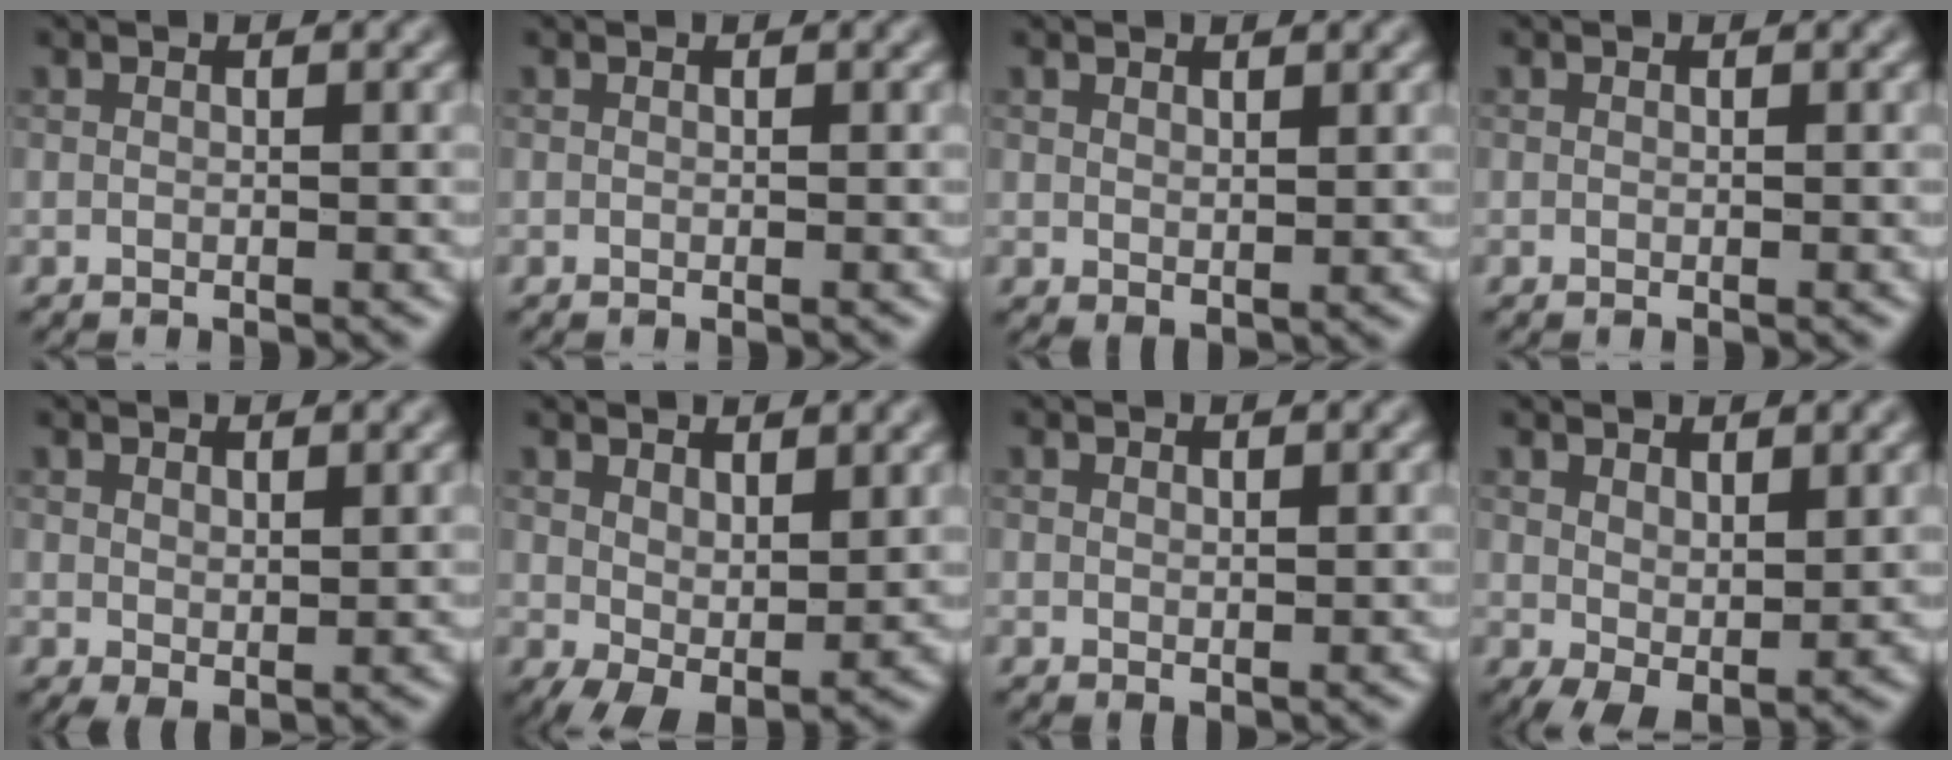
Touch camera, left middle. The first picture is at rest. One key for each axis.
{"total": 0.0}
{"total": 1.2, "fx": 0.8, "fy": 0.6, "fz": 0.7, "tx": -0.014, "ty": -0.006, "tz": 0.021}
{"total": 0.0}
{"total": 1.8, "fx": 0.7, "fy": 1.0, "fz": 1.3, "tx": -0.028, "ty": -0.009, "tz": 0.021}
{"total": 4.5, "fx": 1.2, "fy": 2.6, "fz": 3.4, "tx": -0.069, "ty": -0.016, "tz": 0.029}
{"total": 0.8, "fx": 0.6, "fy": 0.3, "fz": 0.4, "tx": -0.007, "ty": -0.004, "tz": 0.016}
{"total": 3.7, "fx": 1.1, "fy": 2.2, "fz": 2.8, "tx": -0.057, "ty": -0.014, "tz": 0.027}